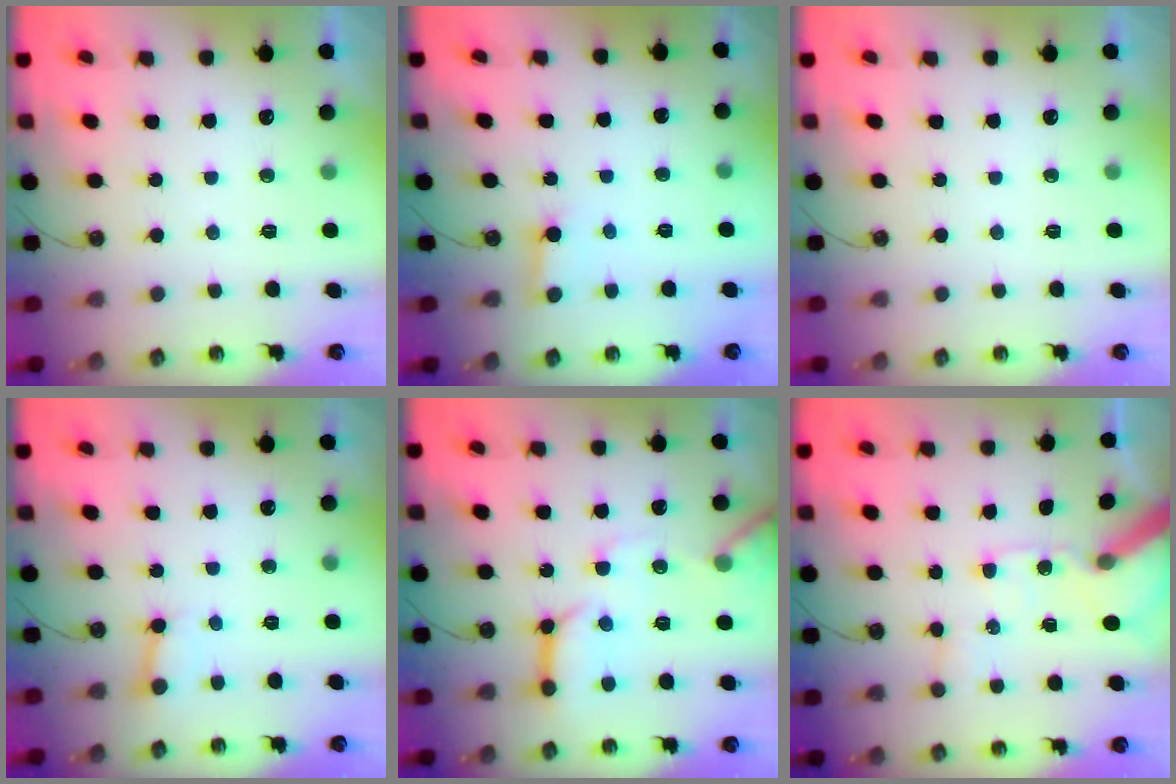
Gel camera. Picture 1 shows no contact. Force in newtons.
{"total": 2.6, "press": 2.5, "slide": 0.3}
{"total": 0.0}
{"total": 2.7, "press": 2.7, "slide": 0.3}
{"total": 13.5, "press": 13.4, "slide": 1.5}
{"total": 11.3, "press": 11.1, "slide": 1.9}